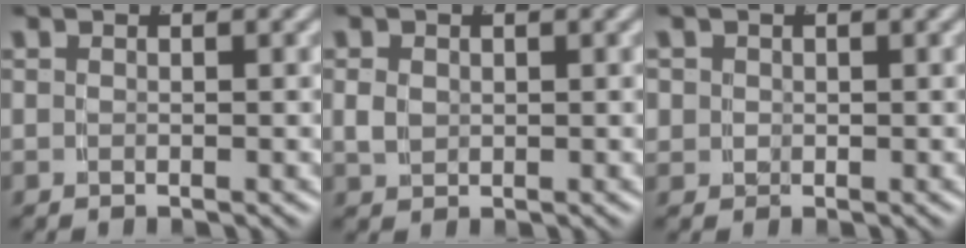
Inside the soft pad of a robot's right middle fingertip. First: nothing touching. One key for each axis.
{"total": 1.5, "fx": 0.3, "fy": 1.2, "fz": 0.9, "tx": -0.023, "ty": -0.002, "tz": 0.009}
{"total": 2.1, "fx": 0.1, "fy": 2.0, "fz": 0.6, "tx": -0.023, "ty": -0.012, "tz": 0.004}